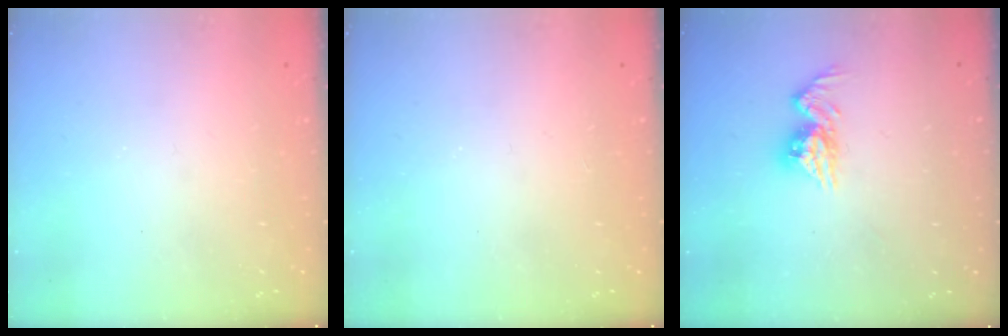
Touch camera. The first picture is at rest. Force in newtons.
{"total": 1.7, "press": 1.7, "slide": 0.2}
{"total": 9.8, "press": 9.8, "slide": 0.8}